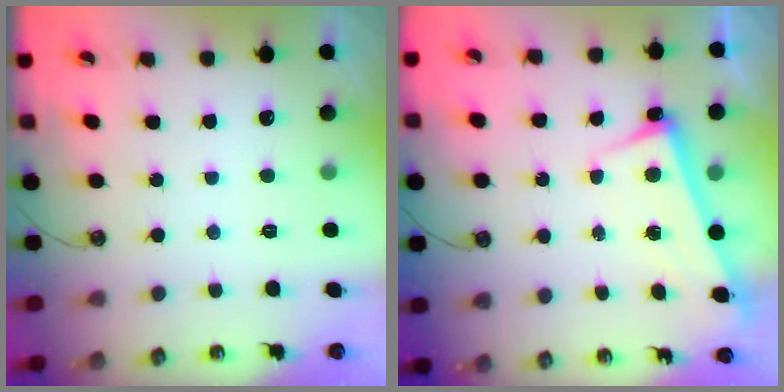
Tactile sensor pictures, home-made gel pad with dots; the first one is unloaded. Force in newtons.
{"total": 2.8, "press": 2.7, "slide": 0.8}